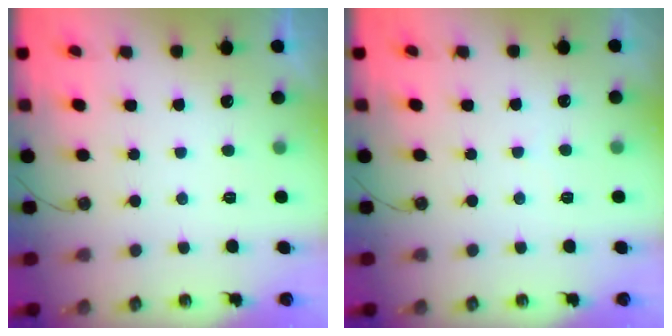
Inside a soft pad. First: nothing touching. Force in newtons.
{"total": 2.3, "press": 2.2, "slide": 0.4}